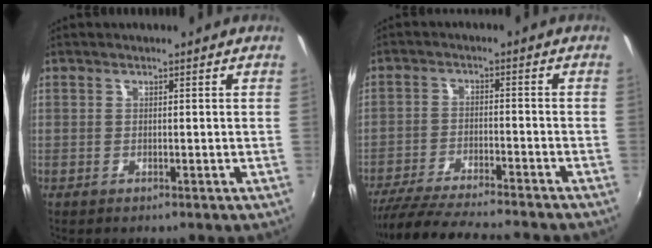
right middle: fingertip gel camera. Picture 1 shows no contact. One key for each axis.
{"total": 16.8, "fx": -15.0, "fy": 1.7, "fz": 7.5, "tx": -0.151, "ty": -0.023, "tz": -0.238}